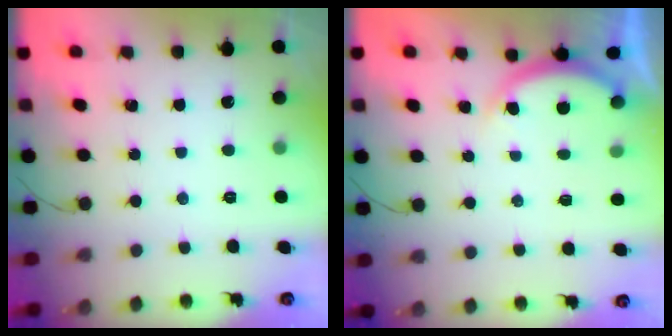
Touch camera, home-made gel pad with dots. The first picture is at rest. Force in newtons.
{"total": 4.3, "press": 4.2, "slide": 0.7}